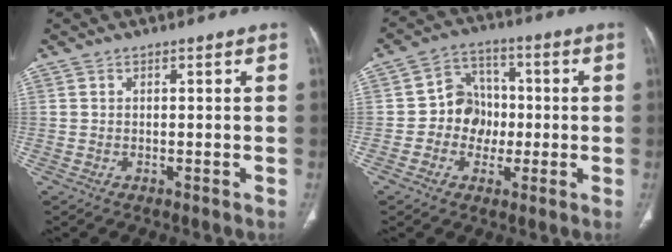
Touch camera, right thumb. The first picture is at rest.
{"total": 8.4, "force": [-1.0, 7.5, 3.6], "torque": [-0.014, 0.022, -0.027]}